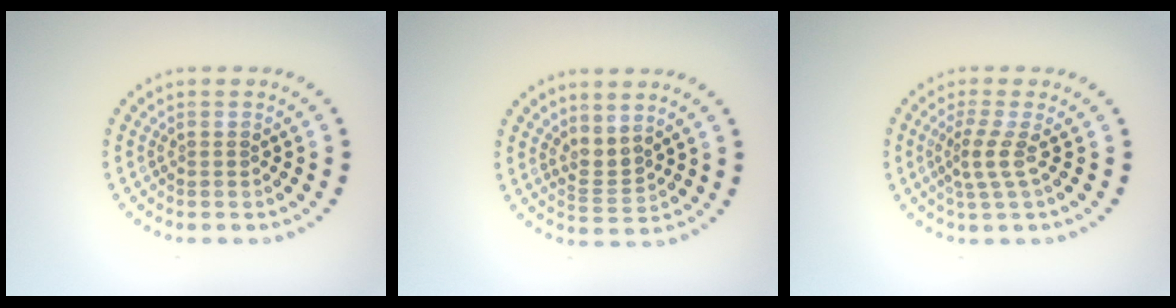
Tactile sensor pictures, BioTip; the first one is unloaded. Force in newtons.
{"total": 1.9, "press": 1.3, "slide": 1.4}
{"total": 2.3, "press": 1.6, "slide": 1.7}